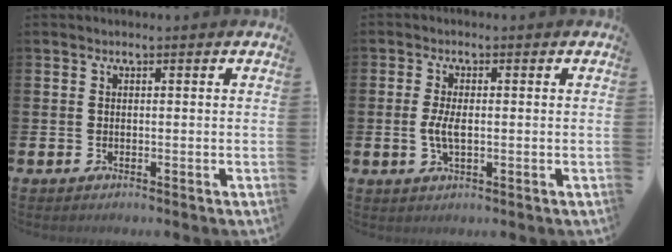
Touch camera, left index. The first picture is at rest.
{"total": 3.3, "force": [-0.1, 1.4, 3.0], "torque": [-0.055, 0.004, -0.004]}